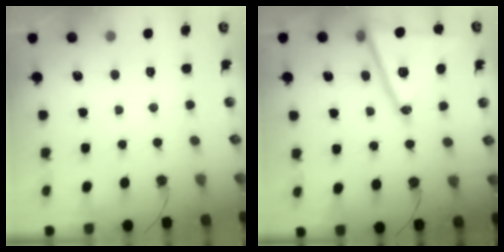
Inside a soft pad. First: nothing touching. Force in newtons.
{"total": 18.9, "press": 18.5, "slide": 3.5}